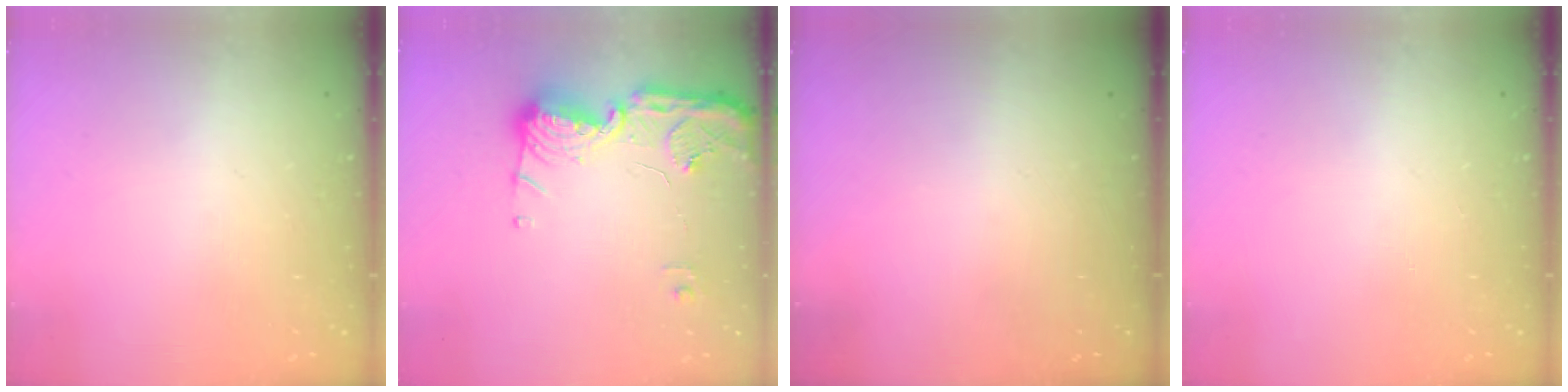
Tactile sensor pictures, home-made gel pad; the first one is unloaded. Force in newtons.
{"total": 15.0, "press": 14.9, "slide": 0.8}
{"total": 0.0}
{"total": 0.0}